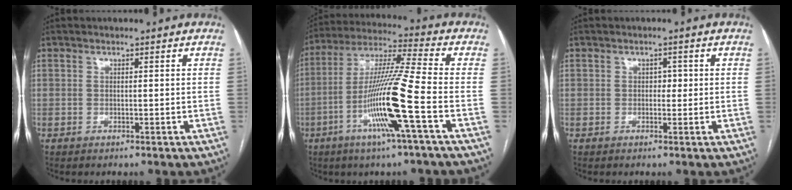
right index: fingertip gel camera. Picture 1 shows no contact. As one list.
[{"total": 15.0, "force": [-5.0, -1.3, 14.1], "torque": [-0.277, -0.007, -0.100]}, {"total": 1.3, "force": [0.1, 1.0, 0.9], "torque": [-0.008, 0.005, -0.002]}]